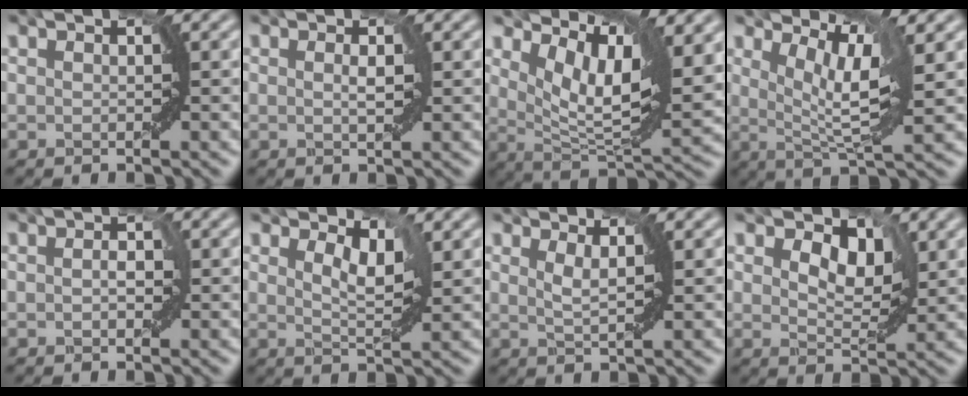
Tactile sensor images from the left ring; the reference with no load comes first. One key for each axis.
{"total": 0.8, "fx": 0.1, "fy": 0.3, "fz": 0.7, "tx": -0.007, "ty": 0.004, "tz": -0.002}
{"total": 8.0, "fx": 3.8, "fy": 2.5, "fz": 6.6, "tx": -0.124, "ty": 0.001, "tz": 0.077}
{"total": 5.3, "fx": 1.9, "fy": 1.1, "fz": 4.9, "tx": -0.082, "ty": 0.002, "tz": 0.041}
{"total": 1.5, "fx": 0.1, "fy": 1.0, "fz": 1.1, "tx": -0.016, "ty": 0.015, "tz": -0.016}
{"total": 2.5, "fx": 0.9, "fy": 0.9, "fz": 2.2, "tx": -0.044, "ty": 0.003, "tz": 0.020}
{"total": 1.3, "fx": 0.7, "fy": 0.2, "fz": 1.0, "tx": -0.021, "ty": 0.000, "tz": 0.018}
{"total": 4.2, "fx": 1.5, "fy": 2.3, "fz": 3.2, "tx": -0.056, "ty": 0.010, "tz": 0.020}